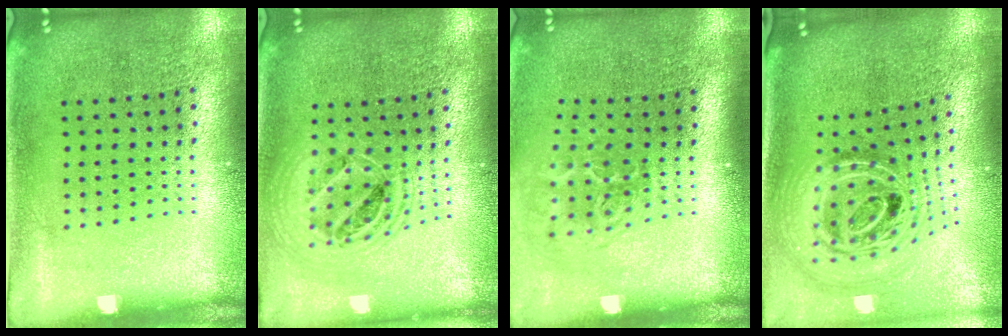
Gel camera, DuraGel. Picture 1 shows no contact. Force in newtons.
{"total": 1.9, "press": 1.6, "slide": 1.1}
{"total": 1.9, "press": 1.2, "slide": 1.4}
{"total": 3.0, "press": 2.0, "slide": 2.2}